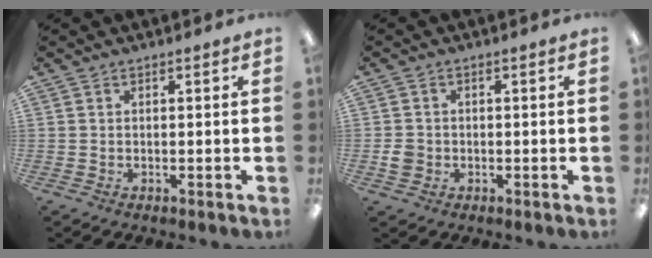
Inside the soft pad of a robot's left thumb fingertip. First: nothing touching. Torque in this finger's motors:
{"motor_torque": [-0.08, 0.08, -0.01, -0.10, -0.02]}